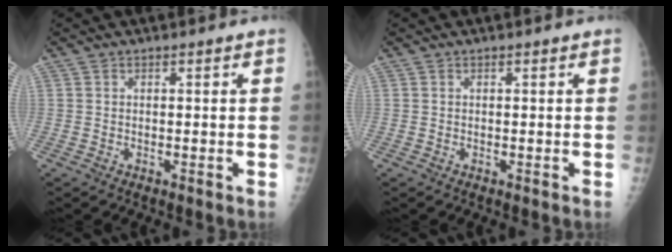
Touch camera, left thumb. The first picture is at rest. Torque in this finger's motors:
{"motor_torque": [-0.07, -0.07, 0.01, 0.00, 0.00]}